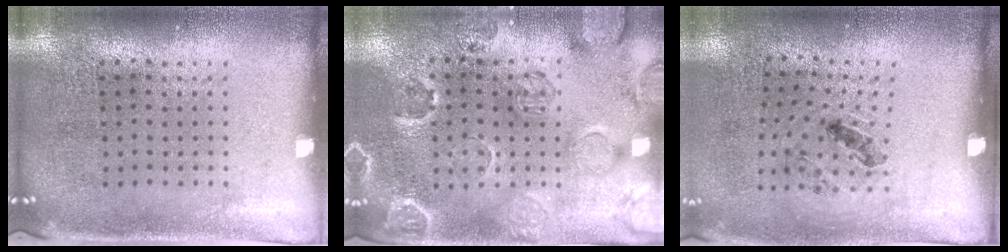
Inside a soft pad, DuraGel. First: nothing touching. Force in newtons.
{"total": 2.4, "press": 2.0, "slide": 1.4}
{"total": 1.4, "press": 0.8, "slide": 1.2}